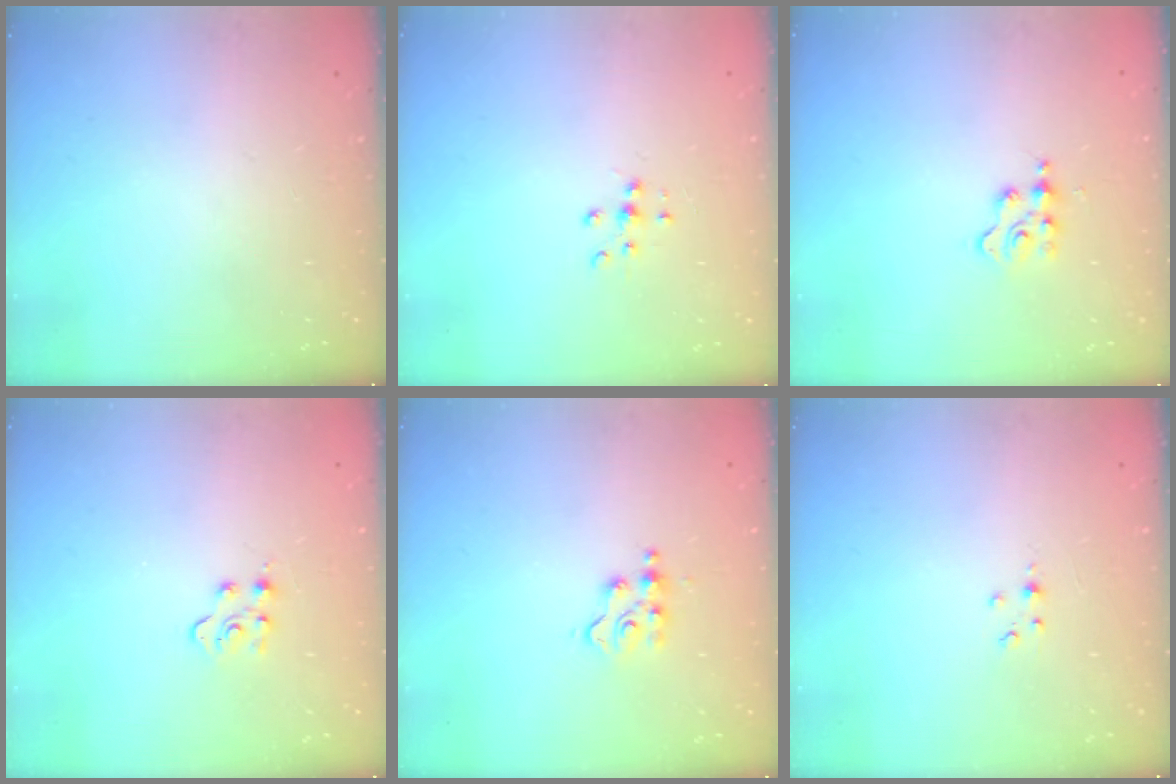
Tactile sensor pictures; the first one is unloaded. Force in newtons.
{"total": 7.2, "press": 7.1, "slide": 0.7}
{"total": 2.3, "press": 2.2, "slide": 0.5}
{"total": 3.6, "press": 3.6, "slide": 0.5}
{"total": 4.0, "press": 4.0, "slide": 0.3}
{"total": 1.8, "press": 1.7, "slide": 0.3}